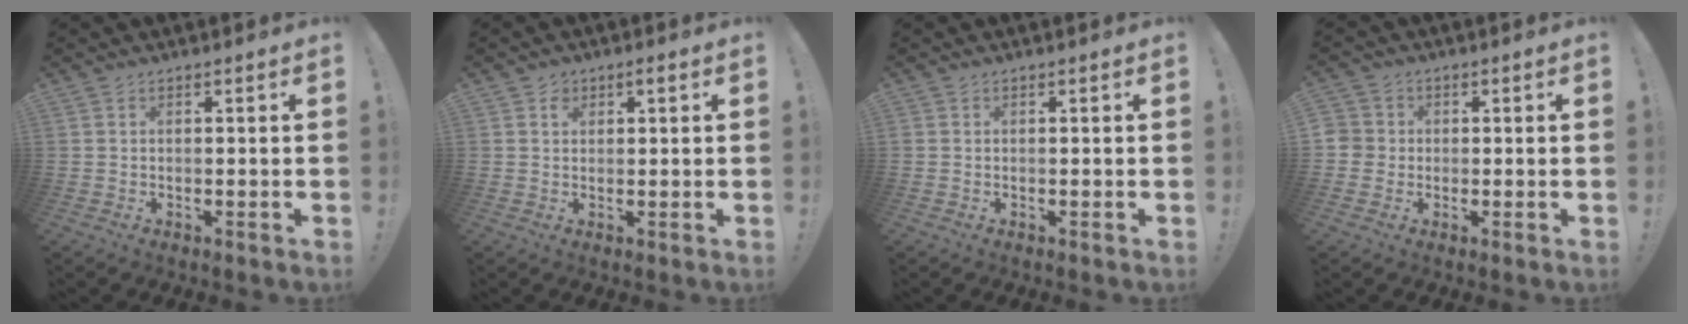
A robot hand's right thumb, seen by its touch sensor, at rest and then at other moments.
{"total": 2.0, "force": [0.7, 1.4, 1.1], "torque": [-0.012, 0.001, 0.008]}
{"total": 0.0}
{"total": 4.1, "force": [-0.4, 3.9, 1.0], "torque": [-0.018, 0.012, -0.005]}